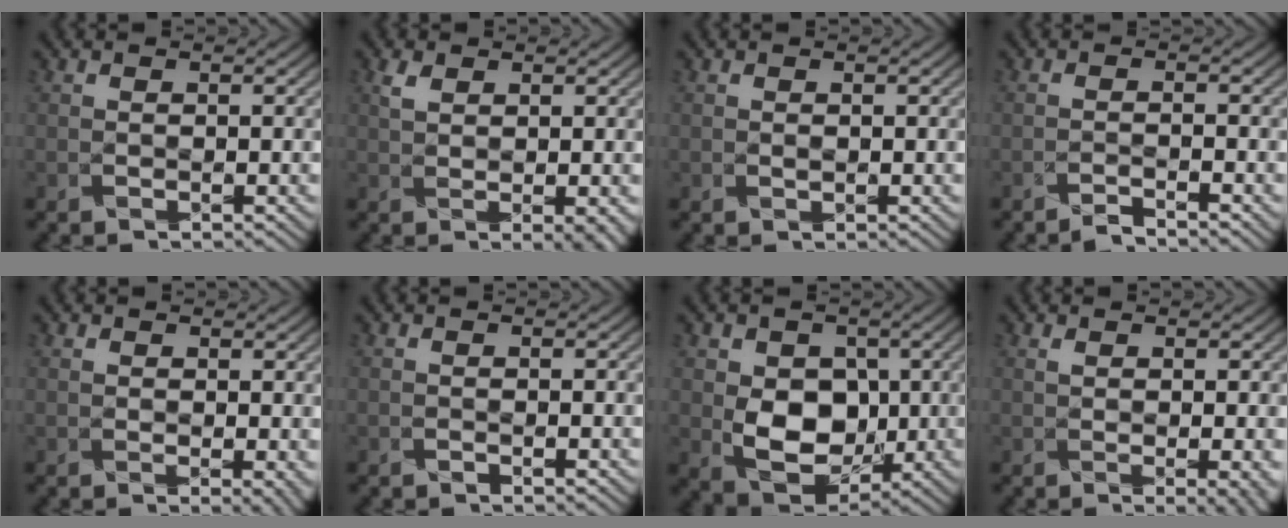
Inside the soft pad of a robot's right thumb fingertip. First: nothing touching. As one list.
[{"total": 2.9, "force": [0.9, 1.3, 2.5], "torque": [-0.050, 0.005, 0.019]}, {"total": 0.5, "force": [0.2, 0.4, 0.3], "torque": [-0.010, -0.001, 0.003]}, {"total": 1.9, "force": [-1.6, -1.0, 0.4], "torque": [-0.008, 0.006, -0.033]}, {"total": 2.5, "force": [0.6, 1.5, 1.9], "torque": [-0.031, -0.004, 0.012]}, {"total": 0.0}, {"total": 9.0, "force": [0.0, 6.7, 6.0], "torque": [-0.118, -0.003, -0.003]}, {"total": 2.7, "force": [0.2, 1.0, 2.5], "torque": [-0.033, 0.002, 0.007]}]